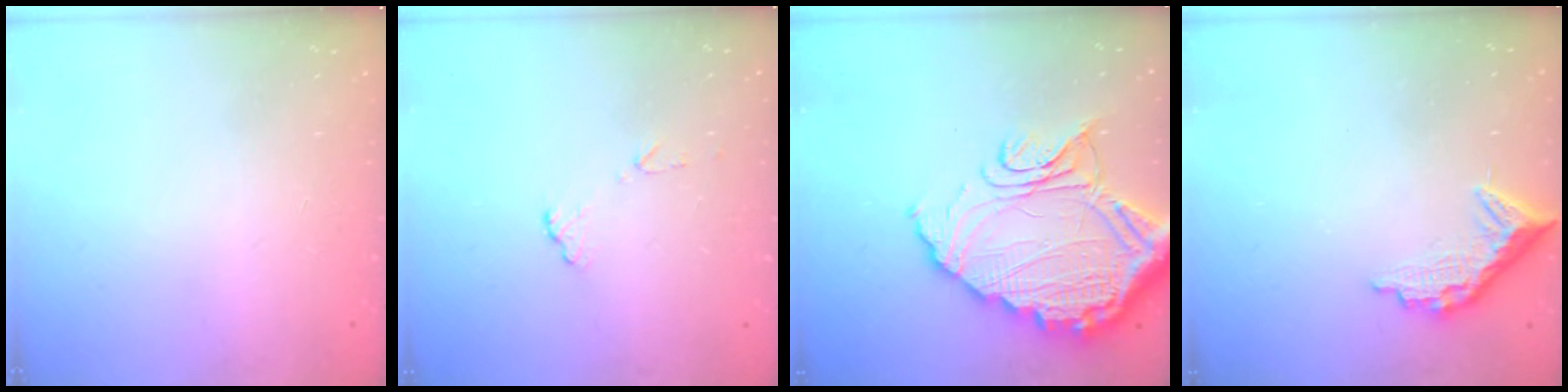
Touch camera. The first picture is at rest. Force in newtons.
{"total": 7.9, "press": 7.9, "slide": 0.5}
{"total": 20.2, "press": 20.1, "slide": 2.2}
{"total": 9.9, "press": 9.9, "slide": 0.7}